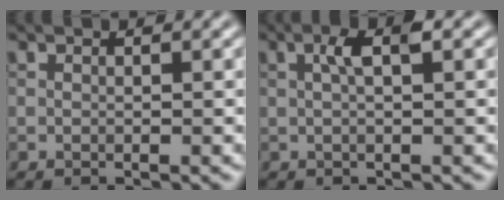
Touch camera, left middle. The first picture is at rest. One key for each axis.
{"total": 2.3, "fx": 0.5, "fy": 0.5, "fz": 2.1, "tx": -0.041, "ty": 0.010, "tz": 0.007}